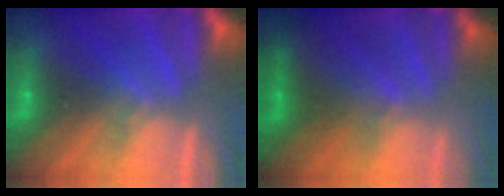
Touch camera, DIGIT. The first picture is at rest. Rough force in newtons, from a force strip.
{"total": 2.3}